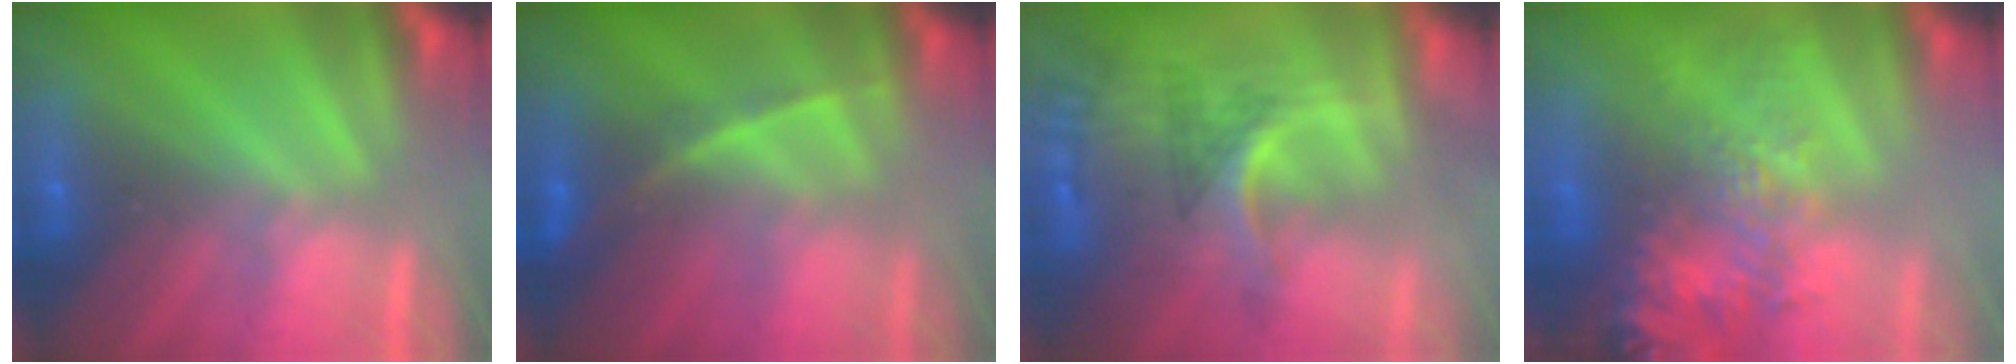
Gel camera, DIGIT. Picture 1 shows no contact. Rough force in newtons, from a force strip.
{"total": 2.4}
{"total": 2.9}
{"total": 11.8}